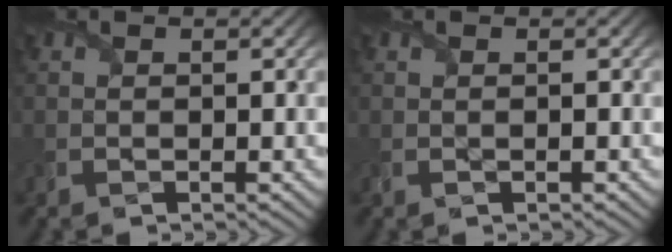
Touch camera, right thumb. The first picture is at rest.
{"total": 0.0}